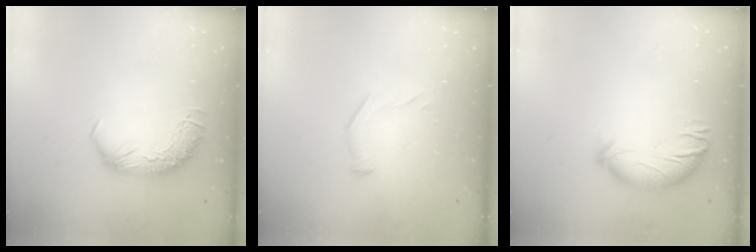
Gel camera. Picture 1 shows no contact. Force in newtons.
{"total": 5.9, "press": 5.8, "slide": 1.1}
{"total": 3.5, "press": 3.2, "slide": 1.3}